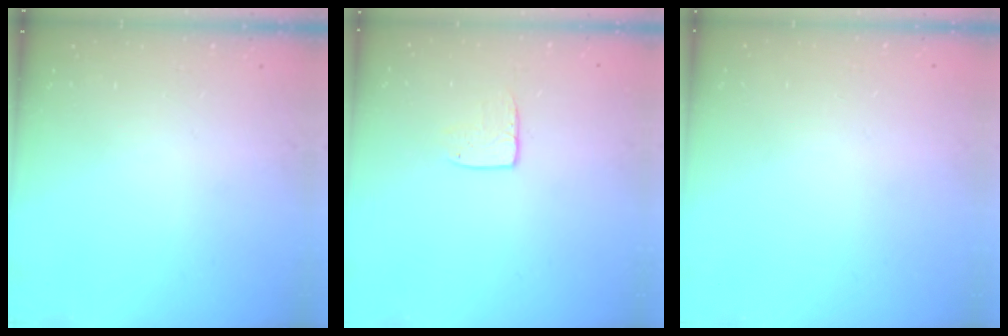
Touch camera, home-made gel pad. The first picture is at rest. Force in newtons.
{"total": 6.7, "press": 6.7, "slide": 0.5}
{"total": 0.0}